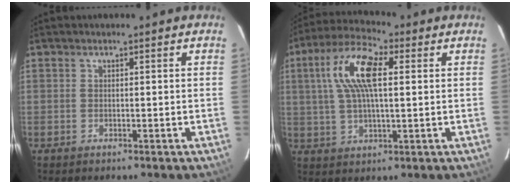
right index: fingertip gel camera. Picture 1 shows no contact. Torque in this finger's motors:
{"motor_torque": [0.53, 0.05, 0.52, 0.18]}